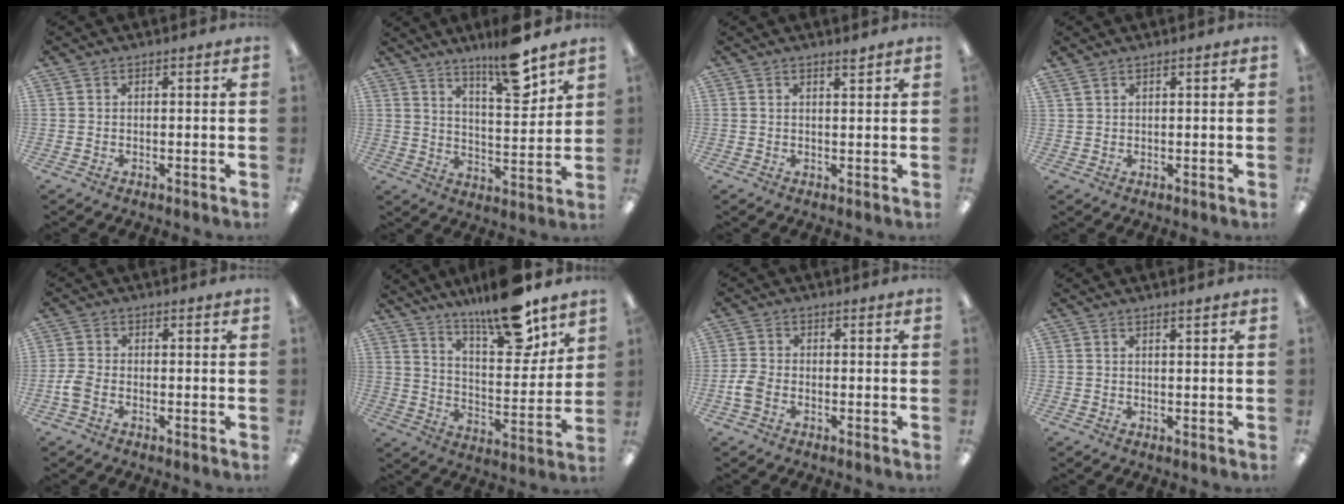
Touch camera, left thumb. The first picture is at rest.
{"total": 12.8, "force": [10.0, 2.6, 7.5], "torque": [-0.108, -0.065, 0.166]}
{"total": 1.8, "force": [1.6, 0.0, 0.8], "torque": [-0.010, -0.006, 0.027]}
{"total": 1.9, "force": [1.5, 0.7, 0.8], "torque": [-0.019, -0.001, 0.029]}
{"total": 3.1, "force": [-1.2, 1.9, 2.2], "torque": [-0.048, 0.002, -0.023]}
{"total": 17.0, "force": [13.8, 4.6, 8.8], "torque": [-0.140, -0.093, 0.232]}
{"total": 3.5, "force": [-1.4, 2.2, 2.3], "torque": [-0.051, 0.003, -0.026]}
{"total": 0.9, "force": [0.8, 0.0, 0.5], "torque": [-0.010, 0.000, 0.013]}